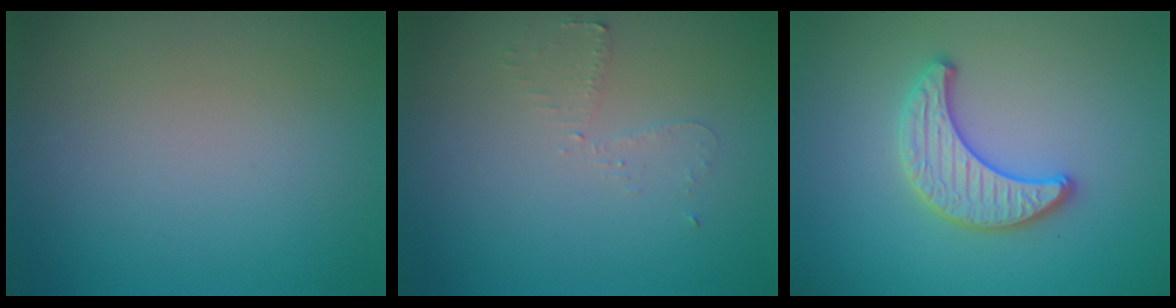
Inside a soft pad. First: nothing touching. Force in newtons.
{"total": 1.6, "press": 1.5, "slide": 0.2}
{"total": 3.3, "press": 3.3, "slide": 0.3}